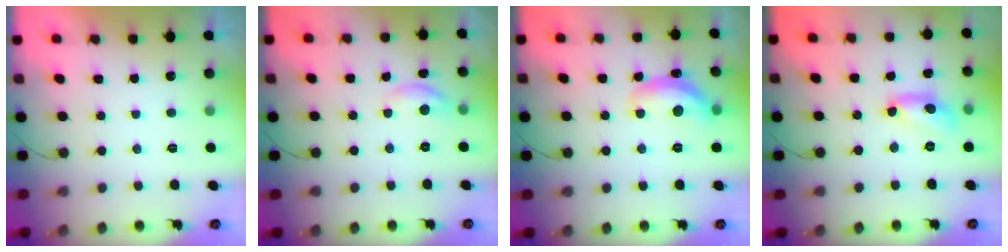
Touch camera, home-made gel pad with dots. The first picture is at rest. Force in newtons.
{"total": 6.6, "press": 6.6, "slide": 0.4}
{"total": 13.2, "press": 13.2, "slide": 0.7}
{"total": 9.8, "press": 9.8, "slide": 0.7}